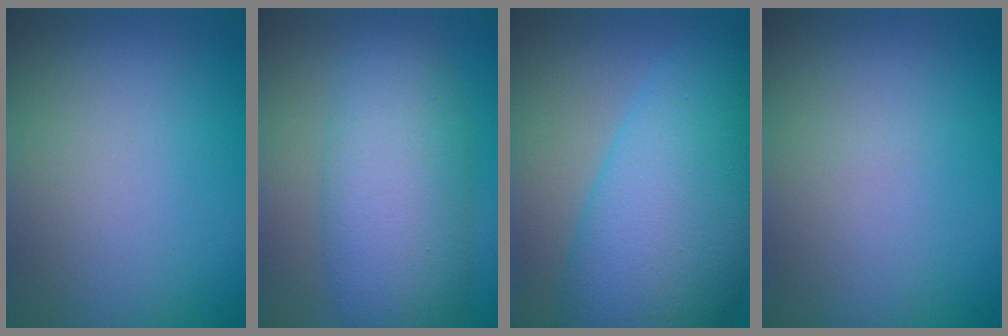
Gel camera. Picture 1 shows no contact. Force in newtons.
{"total": 7.6, "press": 7.6, "slide": 0.1}
{"total": 13.3, "press": 13.3, "slide": 0.3}
{"total": 0.0}